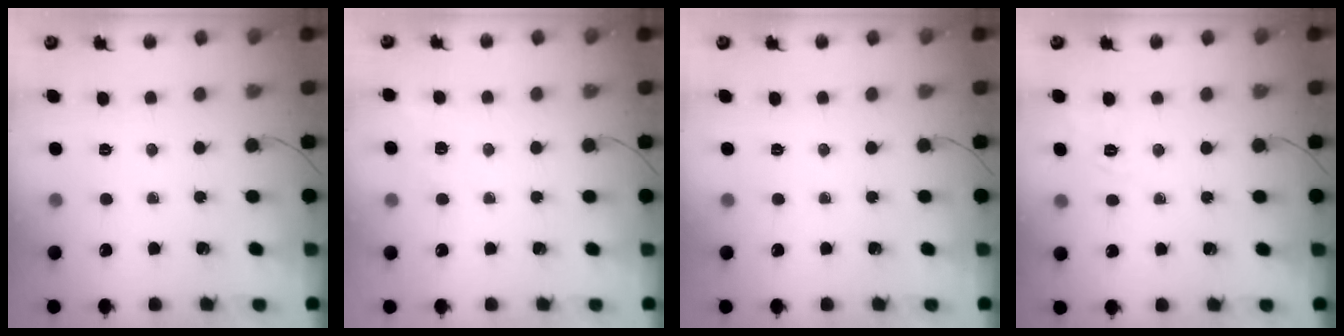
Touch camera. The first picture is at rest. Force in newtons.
{"total": 6.3, "press": 6.1, "slide": 1.5}
{"total": 0.0}
{"total": 4.8, "press": 4.3, "slide": 2.2}